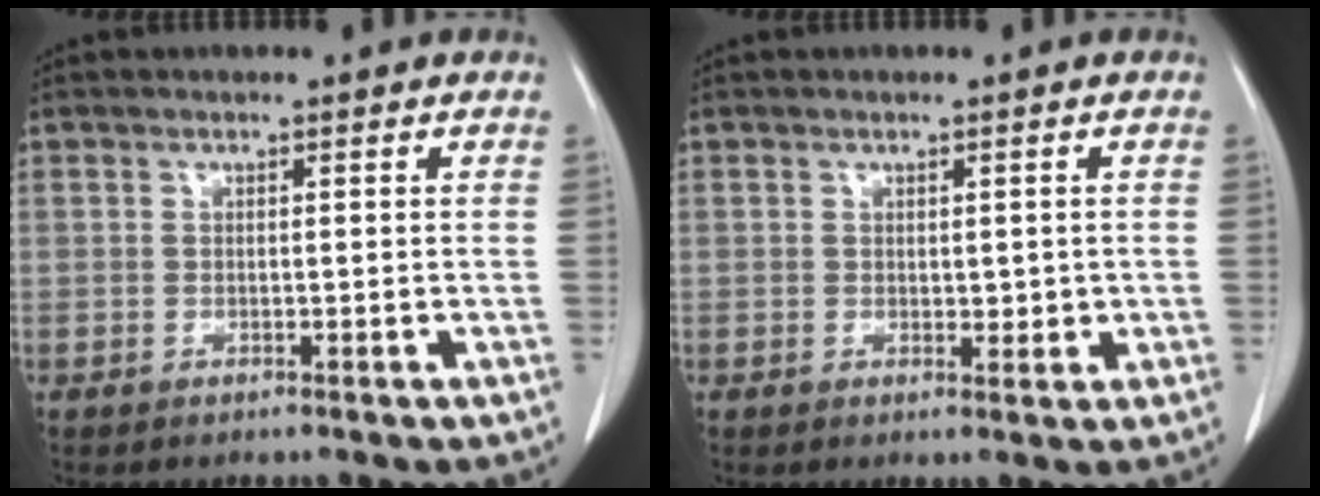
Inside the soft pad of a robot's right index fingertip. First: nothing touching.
{"total": 1.8, "force": [0.1, 0.8, 1.6], "torque": [-0.021, -0.005, 0.007]}